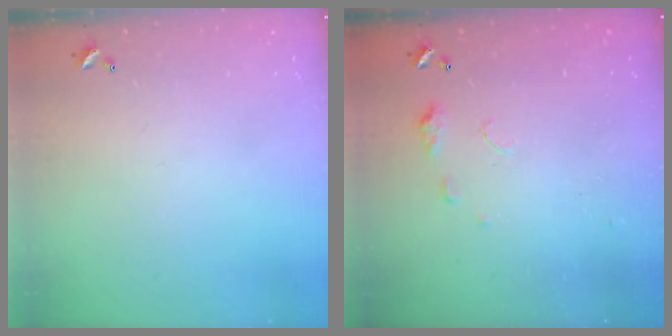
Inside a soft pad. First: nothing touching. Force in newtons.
{"total": 5.6, "press": 5.6, "slide": 0.7}